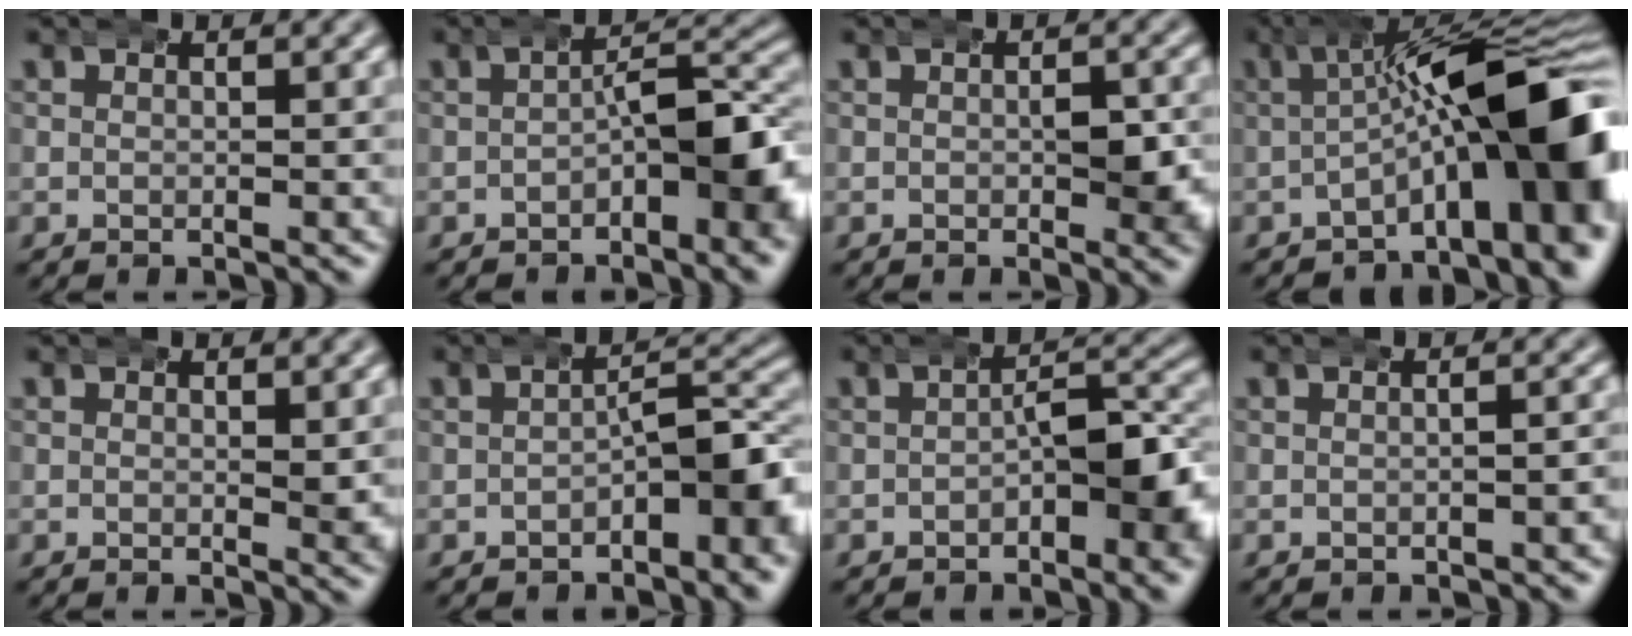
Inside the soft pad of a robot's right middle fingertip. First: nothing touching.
{"total": 5.0, "force": [-1.2, 1.7, 4.5], "torque": [-0.064, 0.000, -0.018]}
{"total": 2.3, "force": [0.1, 0.9, 2.1], "torque": [-0.028, -0.003, -0.002]}
{"total": 11.5, "force": [-1.2, 4.4, 10.6], "torque": [-0.159, -0.003, -0.021]}
{"total": 1.1, "force": [0.7, 0.0, 0.9], "torque": [-0.006, -0.002, 0.007]}
{"total": 4.6, "force": [-1.7, 1.8, 3.9], "torque": [-0.053, -0.001, -0.023]}
{"total": 4.2, "force": [-1.0, 1.5, 3.8], "torque": [-0.056, -0.001, -0.016]}
{"total": 1.1, "force": [-0.9, 0.2, 0.5], "torque": [-0.008, 0.002, -0.013]}